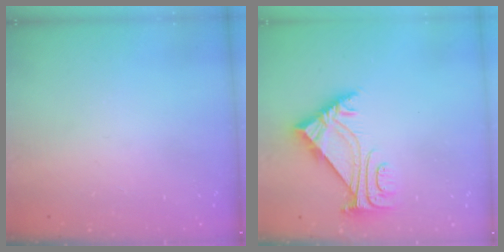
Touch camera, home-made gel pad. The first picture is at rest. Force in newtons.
{"total": 5.8, "press": 5.7, "slide": 1.1}